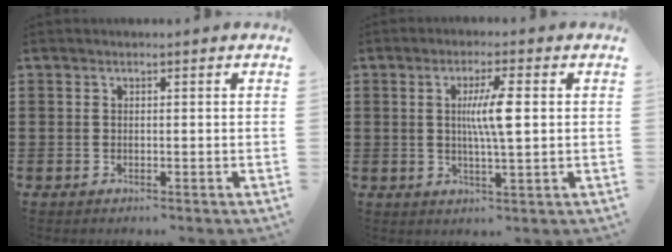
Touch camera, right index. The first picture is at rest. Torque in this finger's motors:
{"motor_torque": [1.00, 0.20, 0.40, 0.10]}